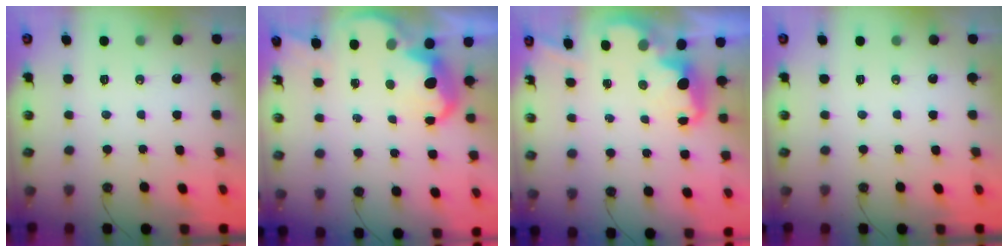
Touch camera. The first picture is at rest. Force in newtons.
{"total": 6.2, "press": 6.2, "slide": 0.5}
{"total": 2.8, "press": 2.8, "slide": 0.5}
{"total": 0.0}